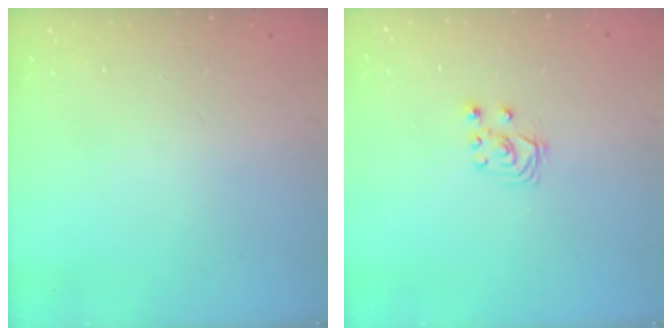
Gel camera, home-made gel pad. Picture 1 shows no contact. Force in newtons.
{"total": 2.8, "press": 2.7, "slide": 0.7}